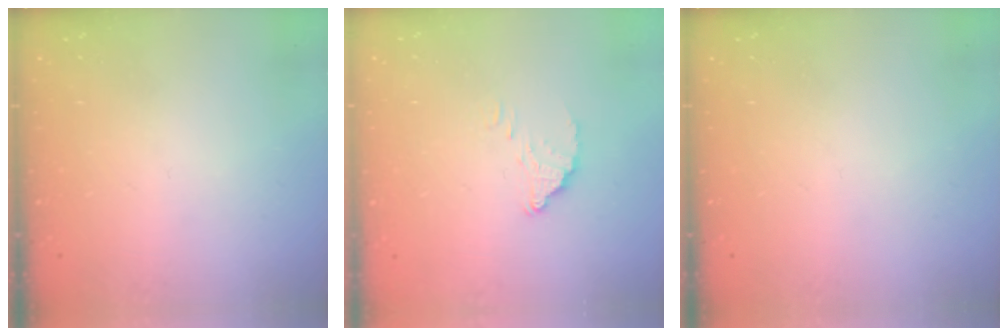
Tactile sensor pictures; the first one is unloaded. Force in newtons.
{"total": 3.4, "press": 3.4, "slide": 0.2}
{"total": 0.0}